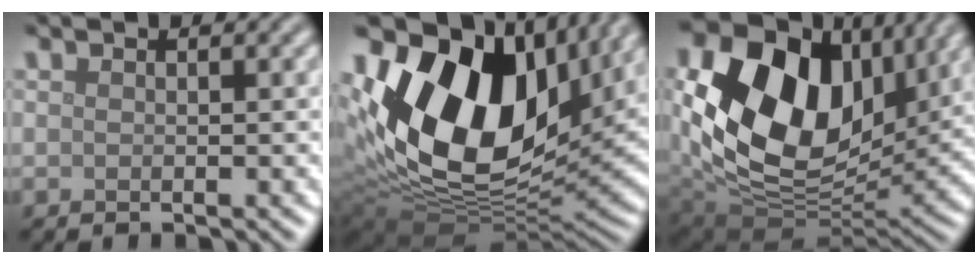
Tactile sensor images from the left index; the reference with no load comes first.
{"total": 18.3, "force": [5.5, 11.8, 12.9], "torque": [-0.261, 0.001, 0.105]}
{"total": 18.1, "force": [5.0, 11.8, 12.9], "torque": [-0.252, 0.004, 0.091]}